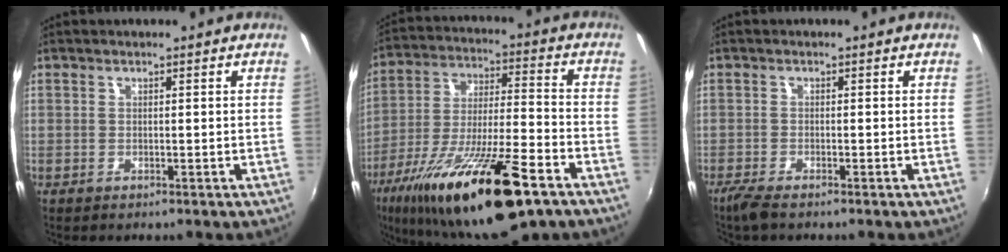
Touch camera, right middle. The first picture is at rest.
{"total": 25.1, "force": [-15.9, 5.1, 18.7], "torque": [-0.350, -0.052, -0.269]}
{"total": 3.1, "force": [-2.4, 0.3, 1.9], "torque": [-0.048, -0.010, -0.049]}